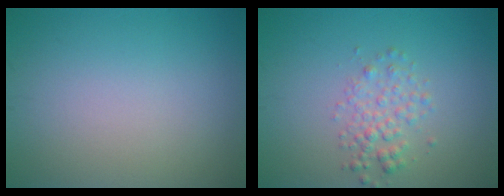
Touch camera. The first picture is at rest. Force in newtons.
{"total": 2.3, "press": 2.3, "slide": 0.1}